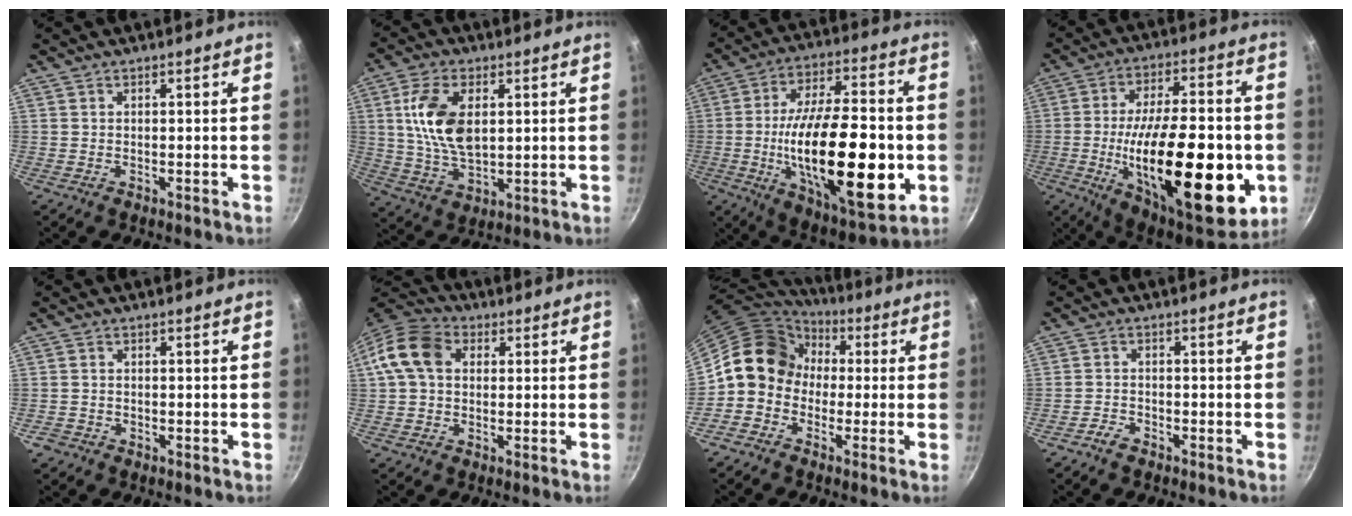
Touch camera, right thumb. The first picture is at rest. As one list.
[{"total": 12.5, "force": [2.8, 6.7, 10.2], "torque": [-0.191, -0.012, 0.058]}, {"total": 28.6, "force": [-4.6, 11.4, 25.8], "torque": [-0.416, 0.006, -0.065]}, {"total": 31.6, "force": [-6.2, 12.8, 28.2], "torque": [-0.413, 0.007, -0.085]}, {"total": 1.7, "force": [-1.0, 1.3, 0.5], "torque": [-0.013, 0.004, -0.018]}, {"total": 10.4, "force": [2.0, 7.8, 6.6], "torque": [-0.101, 0.024, 0.018]}, {"total": 11.6, "force": [0.2, 10.1, 5.7], "torque": [-0.061, 0.032, -0.021]}, {"total": 2.6, "force": [-2.0, 1.3, 1.0], "torque": [-0.021, 0.022, -0.039]}]